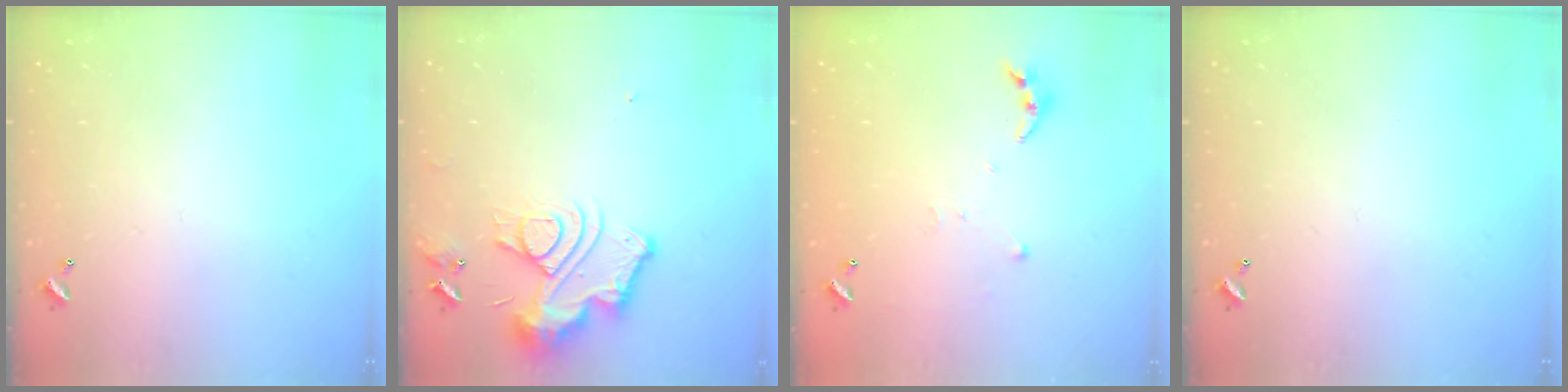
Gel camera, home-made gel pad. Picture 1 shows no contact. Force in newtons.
{"total": 13.0, "press": 12.9, "slide": 1.3}
{"total": 3.8, "press": 3.8, "slide": 0.4}
{"total": 0.0}